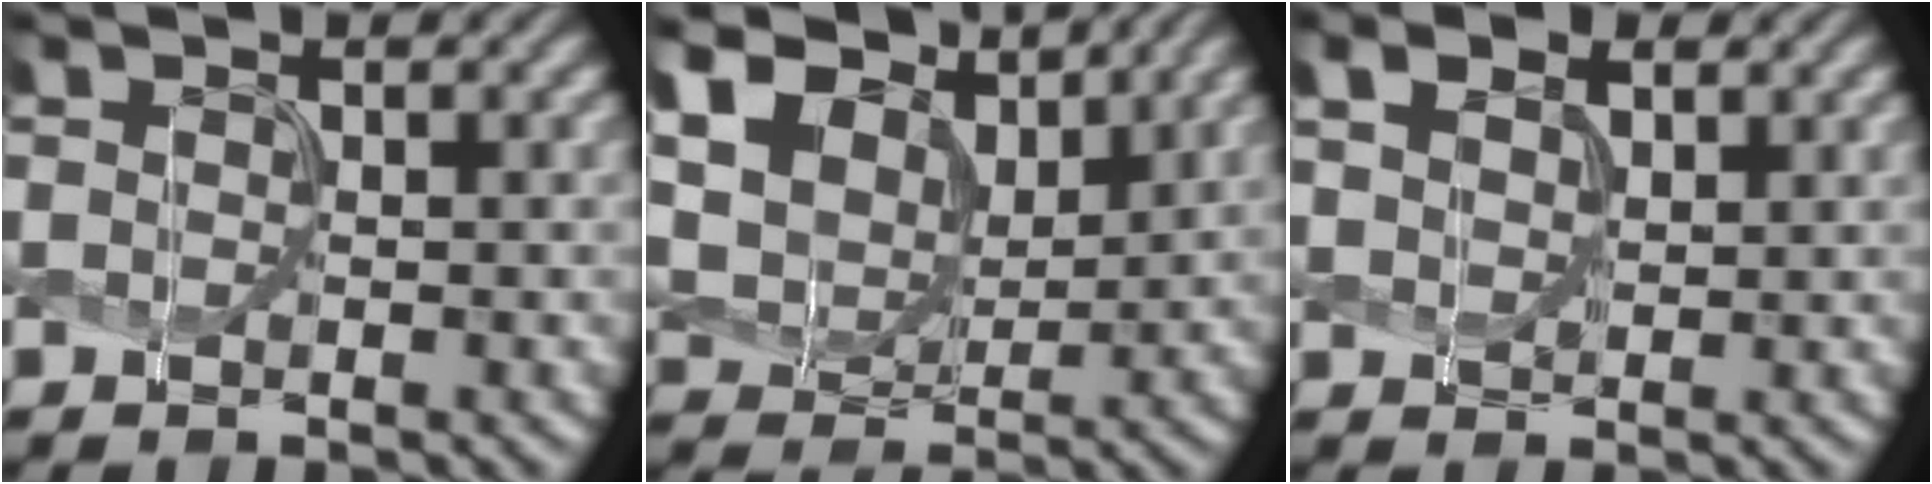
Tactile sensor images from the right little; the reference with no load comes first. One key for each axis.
{"total": 11.1, "fx": 7.0, "fy": 6.4, "fz": 5.7, "tx": -0.169, "ty": 0.032, "tz": 0.104}
{"total": 2.9, "fx": 1.8, "fy": 1.5, "fz": 1.7, "tx": -0.043, "ty": 0.005, "tz": 0.039}